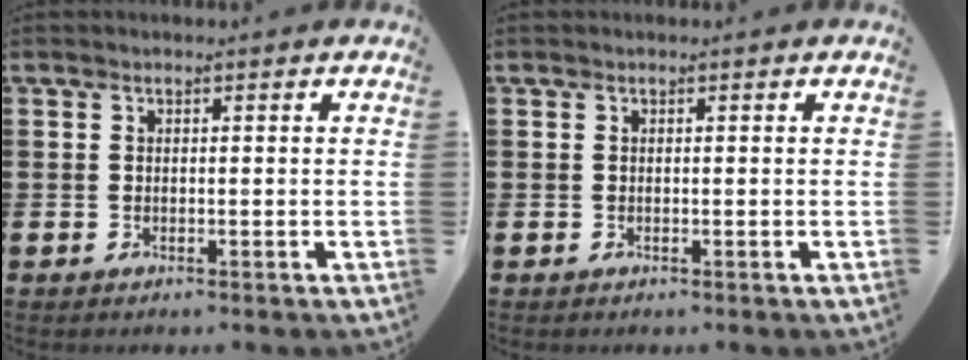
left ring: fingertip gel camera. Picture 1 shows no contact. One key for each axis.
{"total": 0.0}